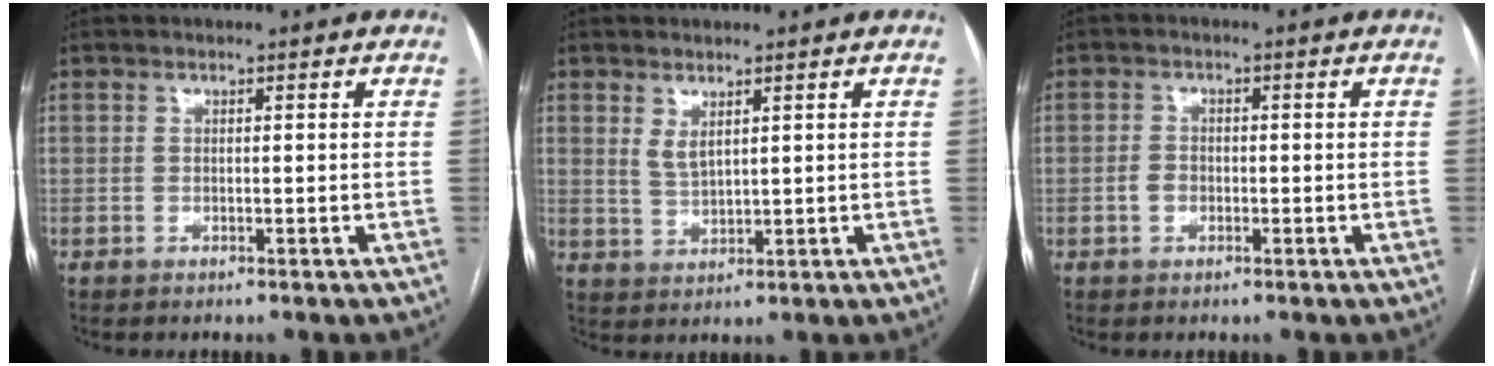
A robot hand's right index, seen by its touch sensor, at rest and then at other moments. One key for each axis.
{"total": 2.6, "fx": 1.5, "fy": 0.9, "fz": 1.9, "tx": -0.041, "ty": -0.005, "tz": 0.039}
{"total": 1.9, "fx": -0.6, "fy": 1.3, "fz": 1.2, "tx": -0.024, "ty": 0.006, "tz": -0.010}